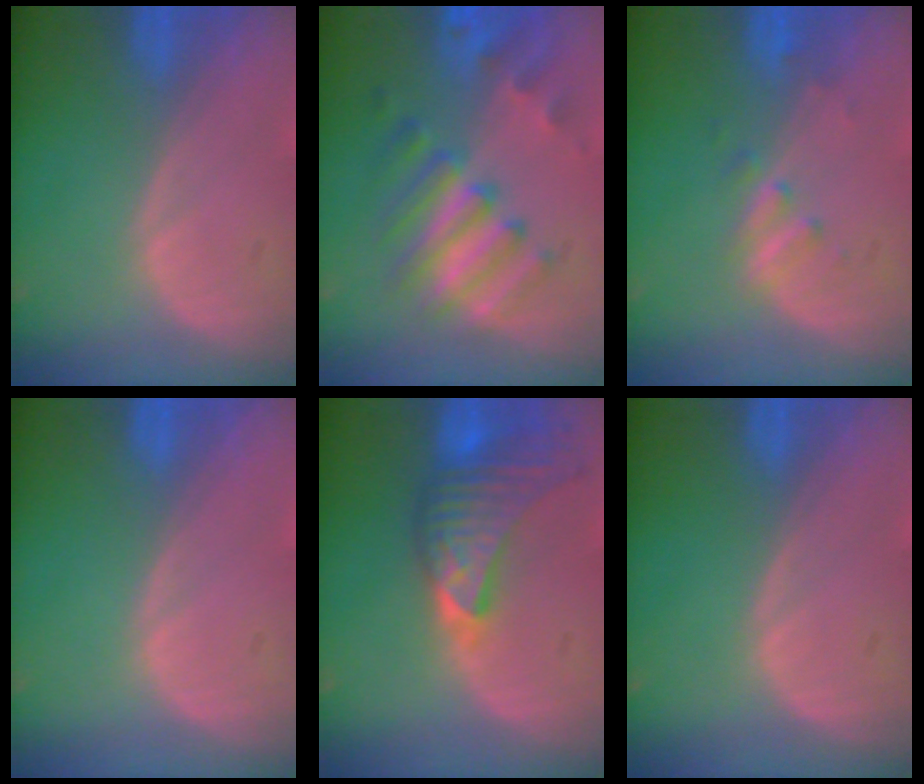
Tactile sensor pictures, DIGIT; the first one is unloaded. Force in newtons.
{"total": 9.0, "press": 8.3, "slide": 3.7}
{"total": 2.3, "press": 2.3, "slide": 0.3}
{"total": 0.0}
{"total": 8.0, "press": 7.9, "slide": 1.4}
{"total": 0.0}